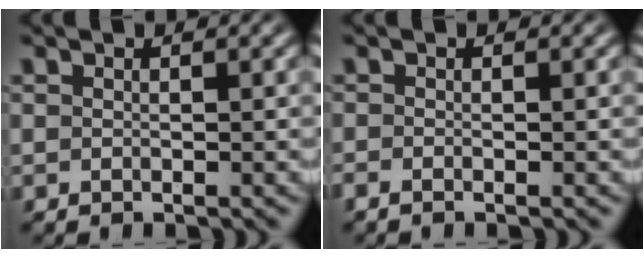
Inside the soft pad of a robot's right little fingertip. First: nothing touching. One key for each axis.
{"total": 1.1, "fx": -1.0, "fy": 0.3, "fz": 0.3, "tx": -0.011, "ty": -0.008, "tz": -0.016}